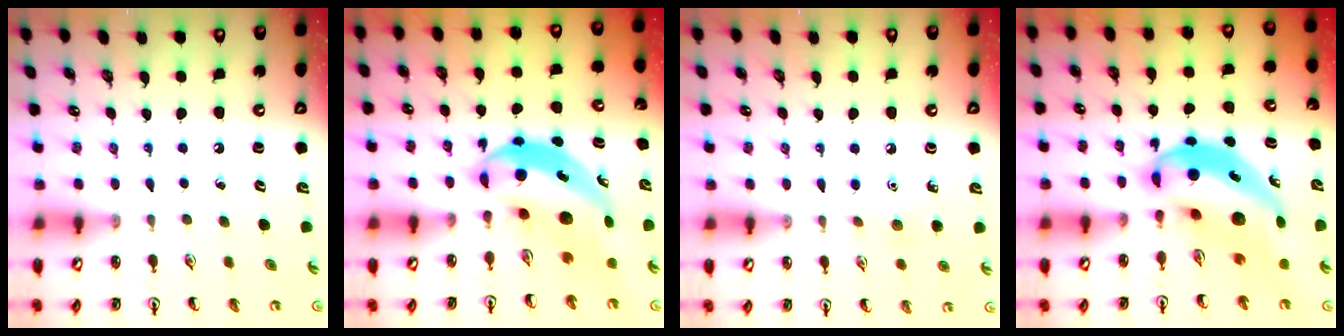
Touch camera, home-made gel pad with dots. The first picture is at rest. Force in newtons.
{"total": 8.6, "press": 8.2, "slide": 2.3}
{"total": 6.2, "press": 6.0, "slide": 1.7}
{"total": 10.3, "press": 9.9, "slide": 3.0}